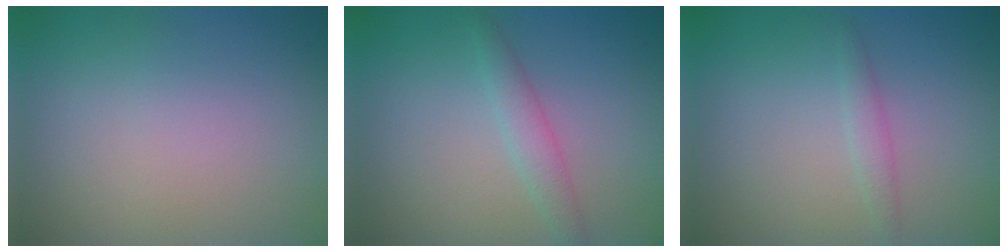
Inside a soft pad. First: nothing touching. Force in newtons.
{"total": 1.9, "press": 1.9, "slide": 0.1}
{"total": 1.1, "press": 1.1, "slide": 0.0}